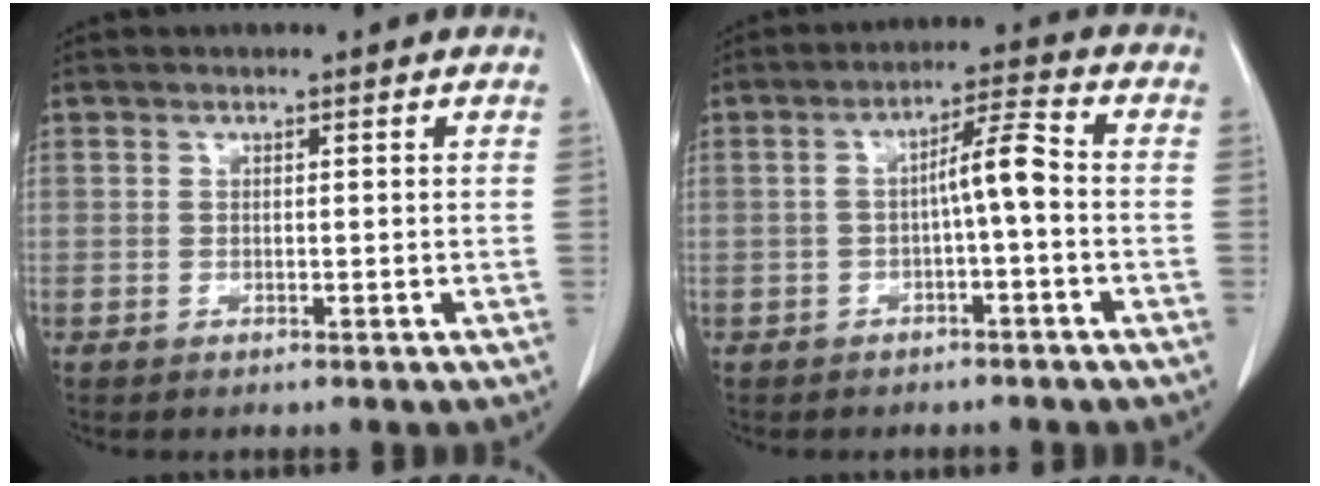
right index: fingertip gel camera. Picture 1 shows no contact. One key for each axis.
{"total": 5.4, "fx": -0.8, "fy": 0.4, "fz": 5.3, "tx": -0.087, "ty": 0.022, "tz": -0.012}